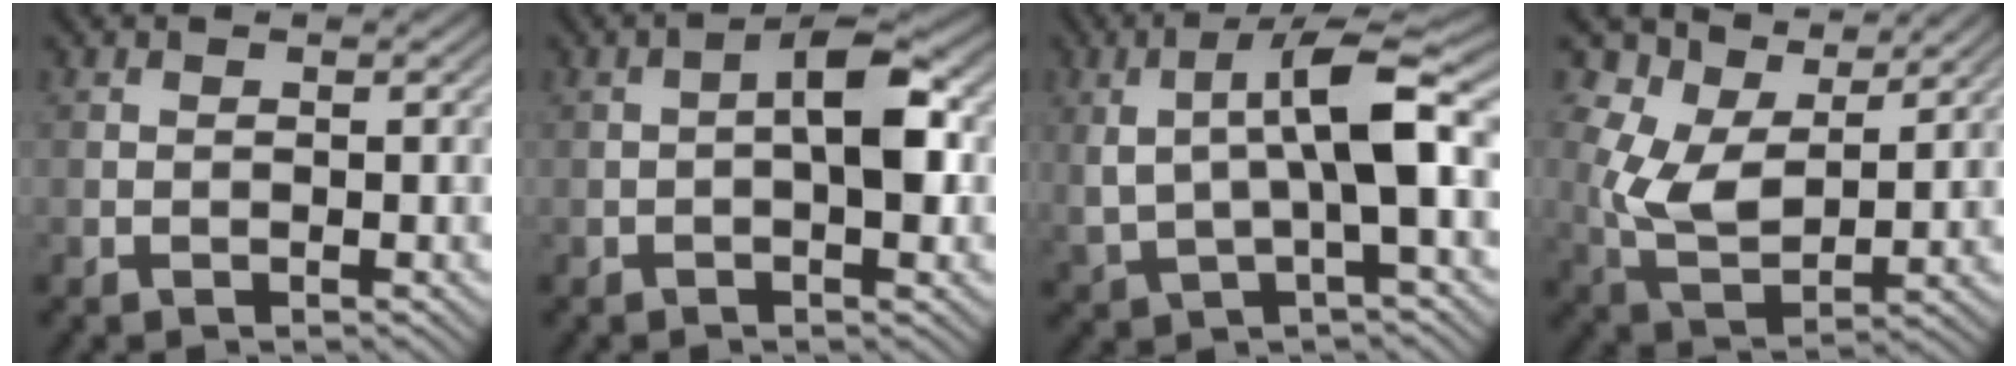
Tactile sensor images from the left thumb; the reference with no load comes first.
{"total": 4.9, "force": [-0.4, 1.6, 4.6], "torque": [-0.071, 0.013, -0.014]}
{"total": 9.5, "force": [1.5, 2.9, 8.9], "torque": [-0.172, 0.006, 0.028]}
{"total": 9.3, "force": [5.0, 5.2, 5.9], "torque": [-0.146, 0.003, 0.100]}